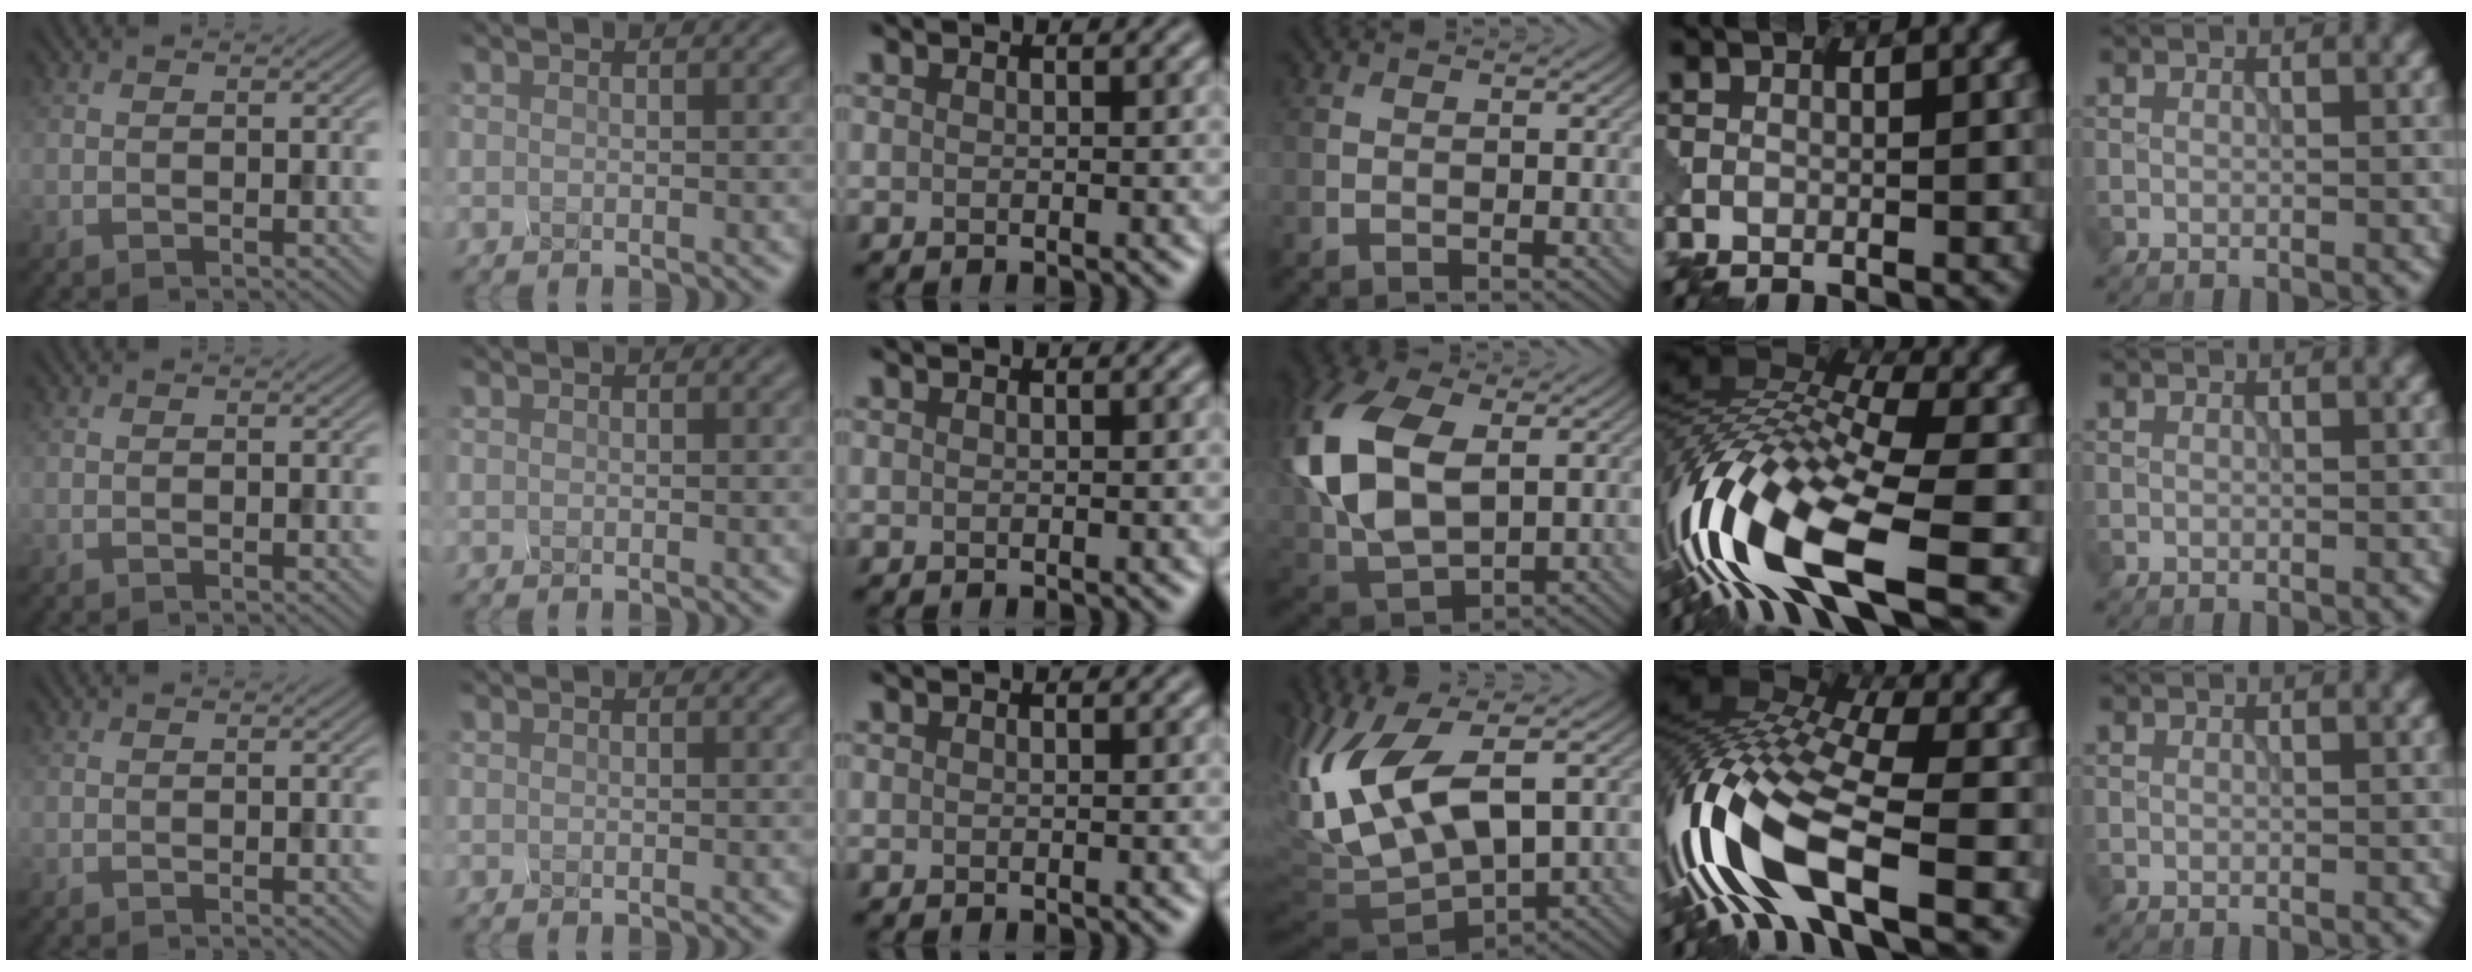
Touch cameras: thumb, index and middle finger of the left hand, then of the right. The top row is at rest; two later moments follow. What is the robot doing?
{"motion": "squeeze", "object": "hand grip exerciser"}